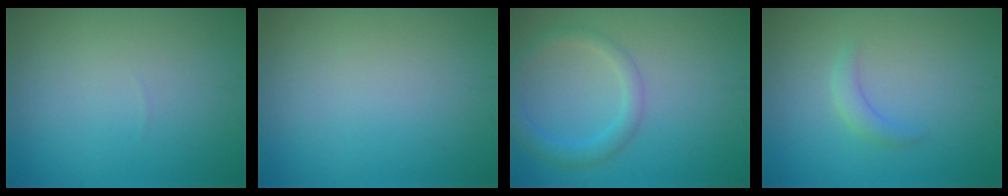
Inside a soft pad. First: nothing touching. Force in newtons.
{"total": 0.0}
{"total": 2.8, "press": 2.8, "slide": 0.2}
{"total": 1.6, "press": 1.6, "slide": 0.2}